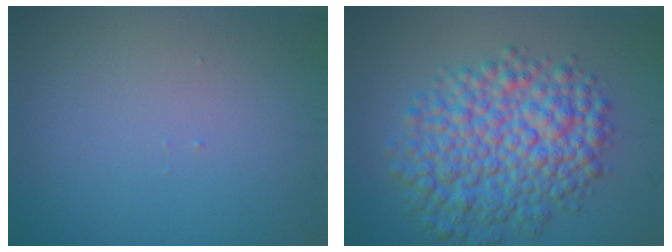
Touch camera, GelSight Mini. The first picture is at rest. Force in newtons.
{"total": 9.0, "press": 9.0, "slide": 0.2}